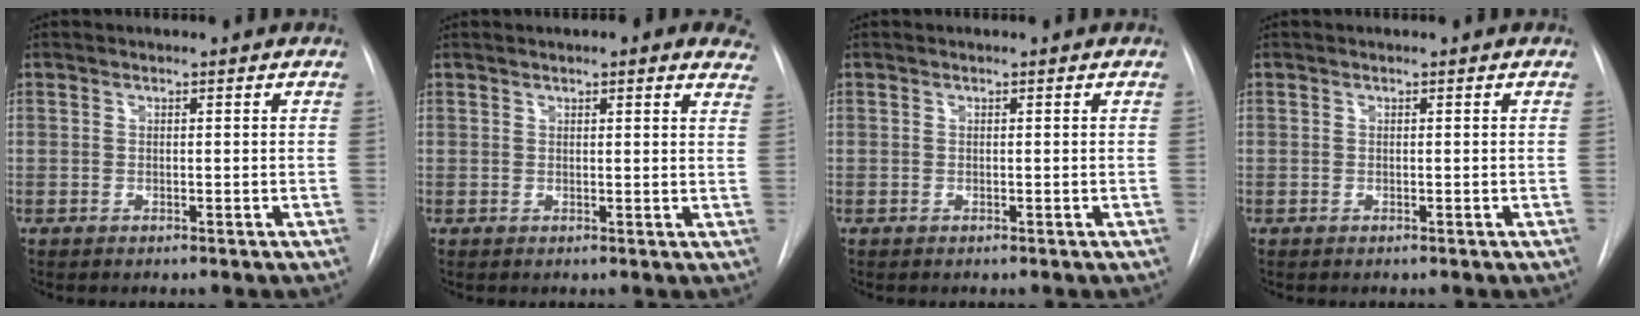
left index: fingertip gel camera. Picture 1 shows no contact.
{"total": 8.2, "force": [6.8, 2.0, 4.2], "torque": [-0.031, 0.005, 0.062]}
{"total": 0.0}
{"total": 0.0}